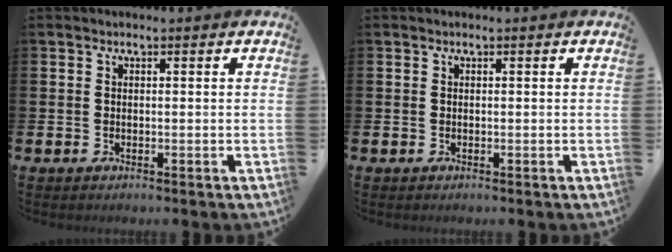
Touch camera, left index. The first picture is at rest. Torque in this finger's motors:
{"motor_torque": [-0.01, 0.01, 0.00, 0.00]}